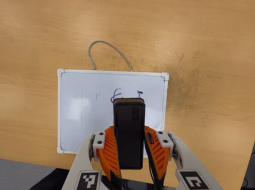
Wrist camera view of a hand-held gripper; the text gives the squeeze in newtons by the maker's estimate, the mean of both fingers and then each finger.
{"total": 7.1, "left": 5.4, "right": 8.7}